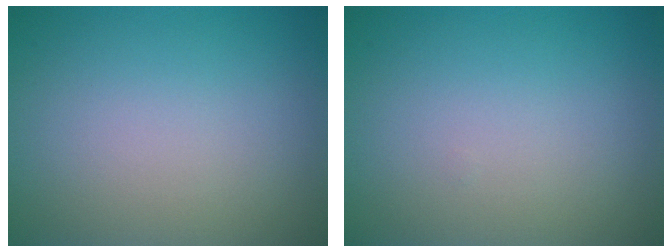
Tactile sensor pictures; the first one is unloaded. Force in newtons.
{"total": 0.0}